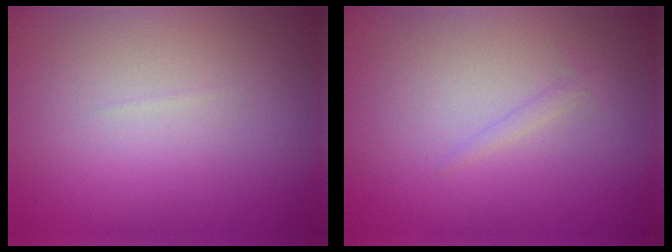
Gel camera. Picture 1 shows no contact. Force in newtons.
{"total": 0.6, "press": 0.6, "slide": 0.1}